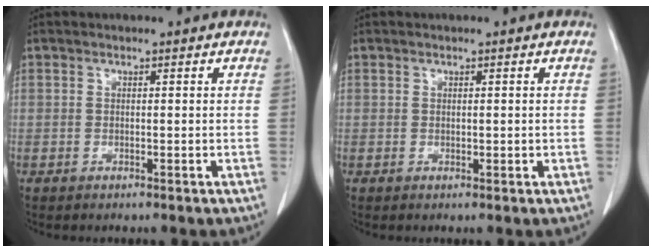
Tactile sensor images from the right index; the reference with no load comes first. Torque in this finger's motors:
{"motor_torque": [-0.25, 0.41, -0.02, 0.00]}